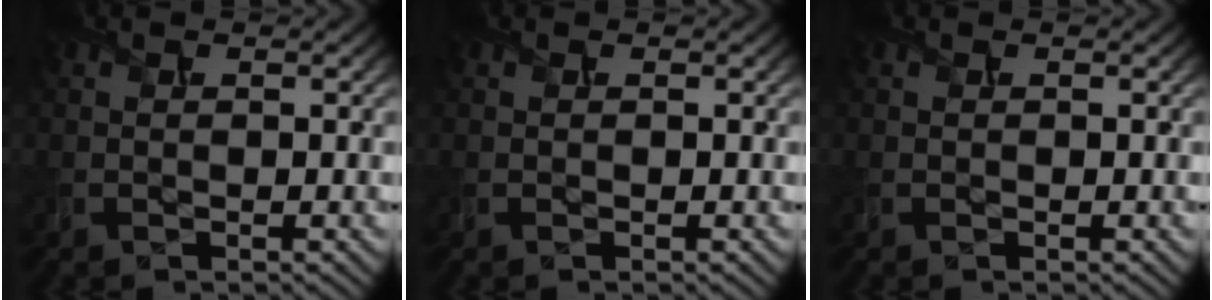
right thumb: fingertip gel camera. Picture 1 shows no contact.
{"total": 0.0}
{"total": 0.0}